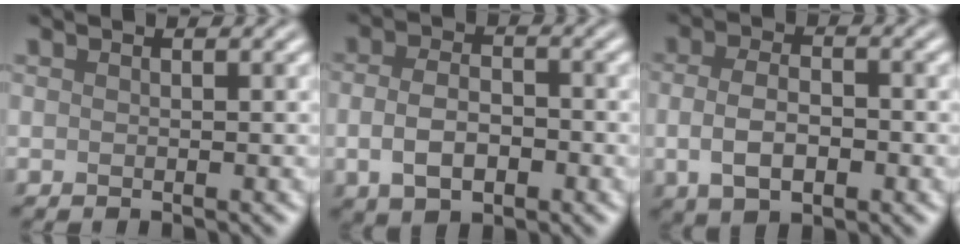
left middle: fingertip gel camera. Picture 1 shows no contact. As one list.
[{"total": 4.1, "force": [-0.9, 2.5, 3.2], "torque": [-0.064, -0.005, -0.020]}, {"total": 4.4, "force": [-0.8, 2.4, 3.7], "torque": [-0.073, -0.005, -0.015]}]